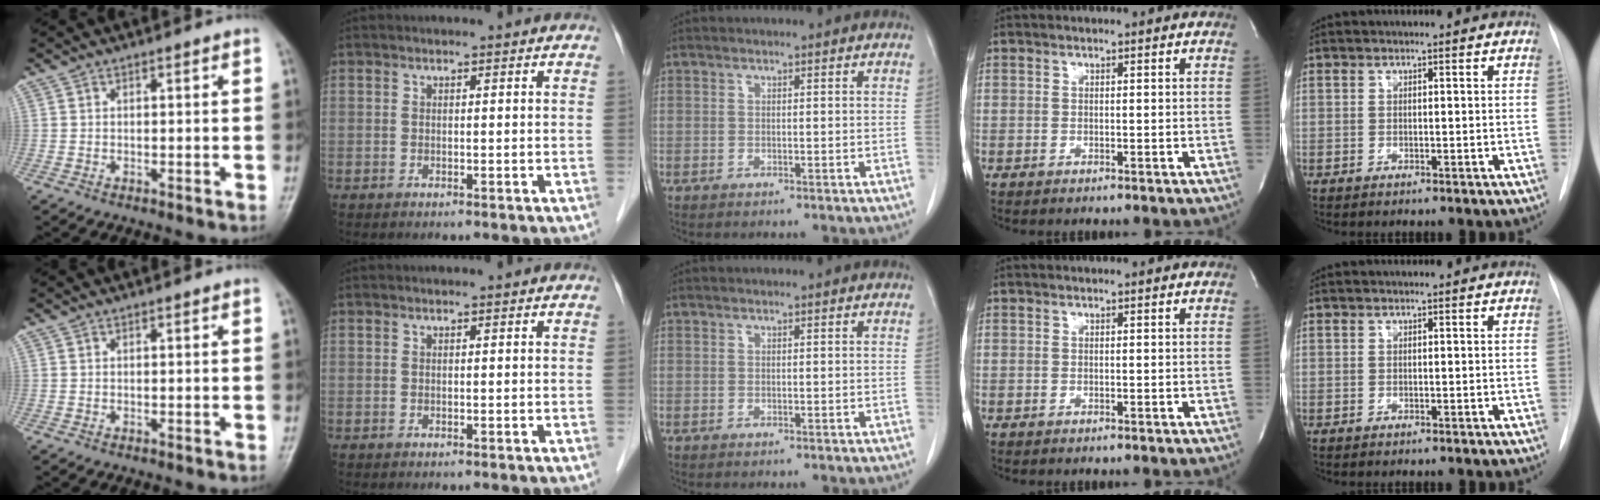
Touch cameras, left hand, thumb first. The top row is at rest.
{}